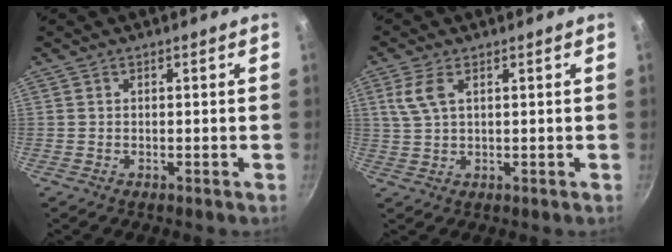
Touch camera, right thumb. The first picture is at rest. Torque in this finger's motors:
{"motor_torque": [-0.42, 0.51, -0.18, 0.02, 0.03]}